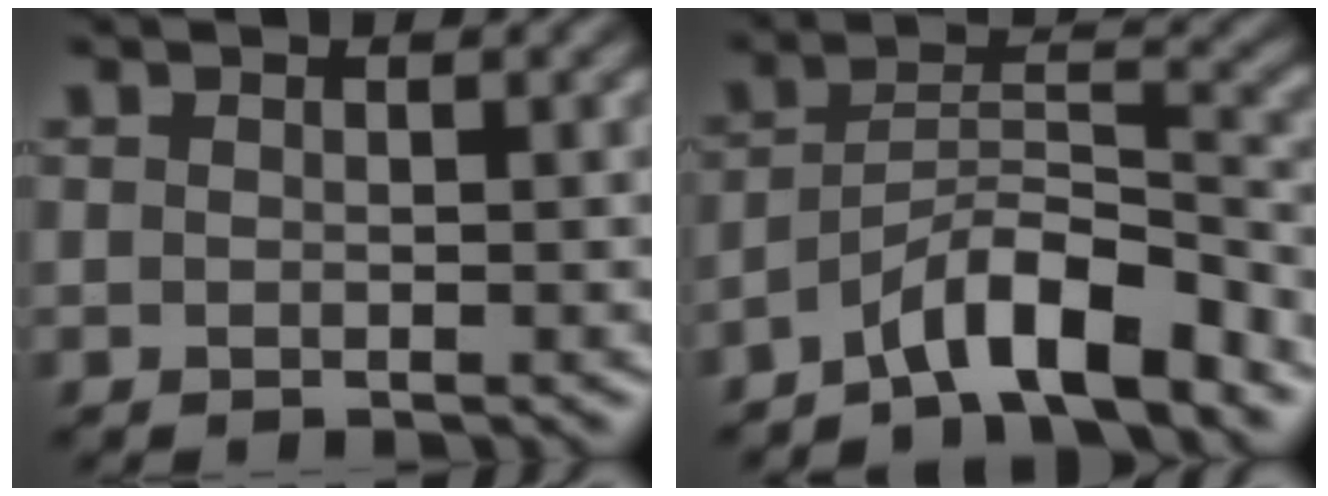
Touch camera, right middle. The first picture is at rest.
{"total": 6.7, "force": [-5.0, 1.5, 4.3], "torque": [-0.067, 0.011, -0.088]}